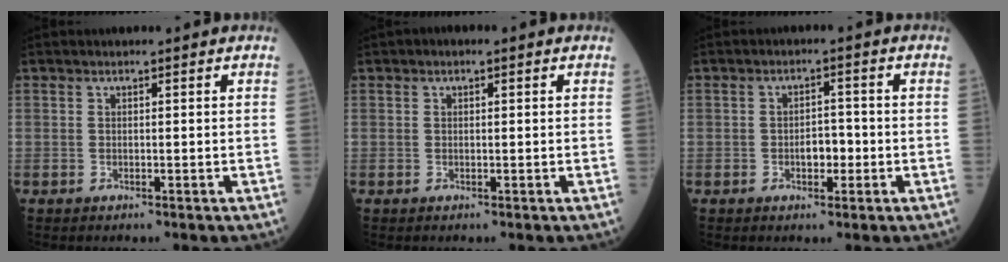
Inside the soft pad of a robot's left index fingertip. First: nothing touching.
{"total": 0.6, "force": [-0.1, 0.4, 0.5], "torque": [-0.010, 0.000, -0.006]}
{"total": 3.1, "force": [-1.3, 1.6, 2.4], "torque": [-0.034, 0.002, -0.020]}